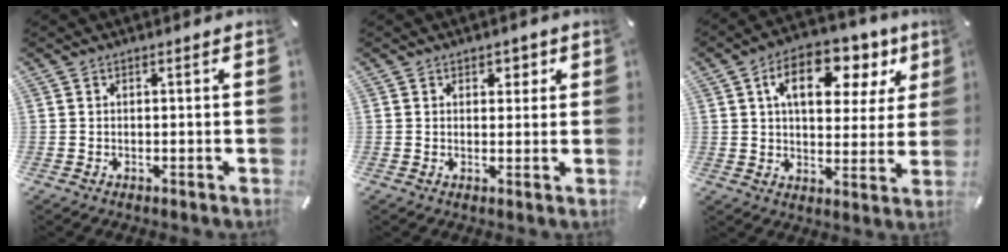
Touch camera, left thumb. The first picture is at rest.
{"total": 2.4, "force": [1.1, 2.0, 0.8], "torque": [0.005, -0.004, 0.012]}
{"total": 14.2, "force": [6.3, 8.5, 9.5], "torque": [-0.137, -0.020, 0.103]}